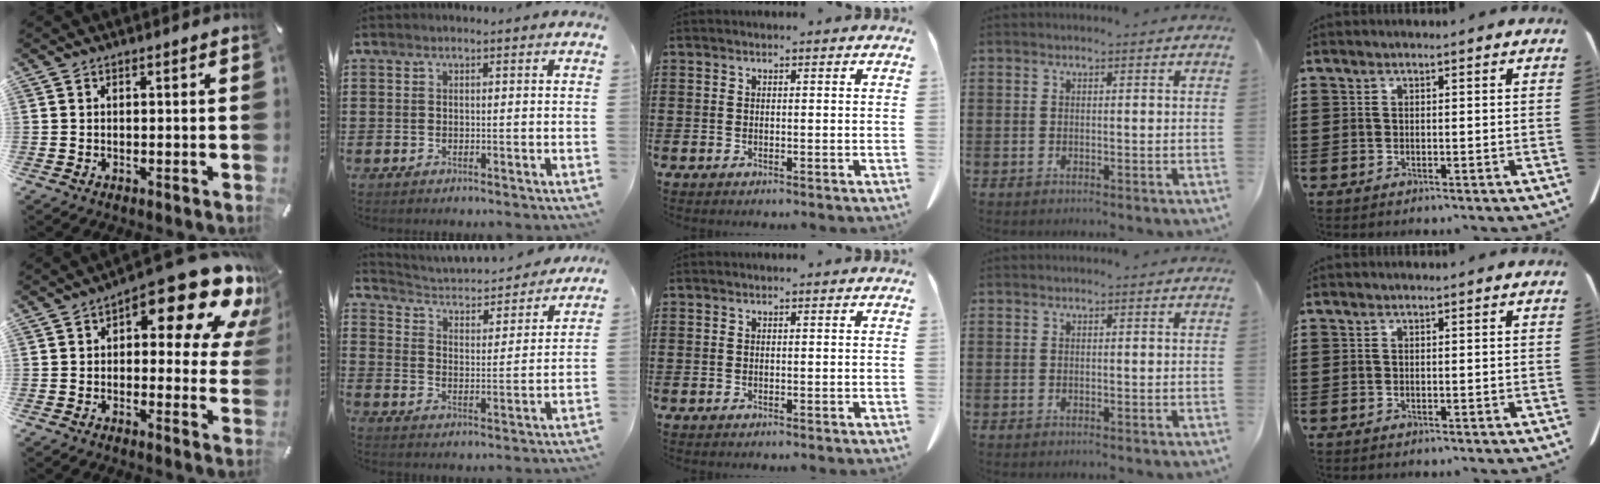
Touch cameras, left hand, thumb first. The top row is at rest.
{"thumb": {"total": 17.2, "force": [9.7, 6.7, 12.4], "torque": [-0.158, -0.077, 0.155]}, "index": {"total": 3.0, "force": [2.8, 0.6, 0.8], "torque": [-0.034, -0.028, 0.039]}}